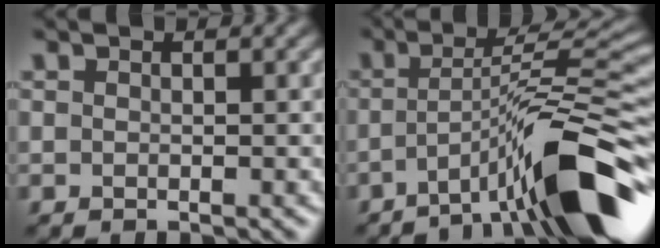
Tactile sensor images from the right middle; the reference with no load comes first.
{"total": 11.1, "force": [-5.1, 1.9, 9.7], "torque": [-0.131, 0.019, -0.089]}